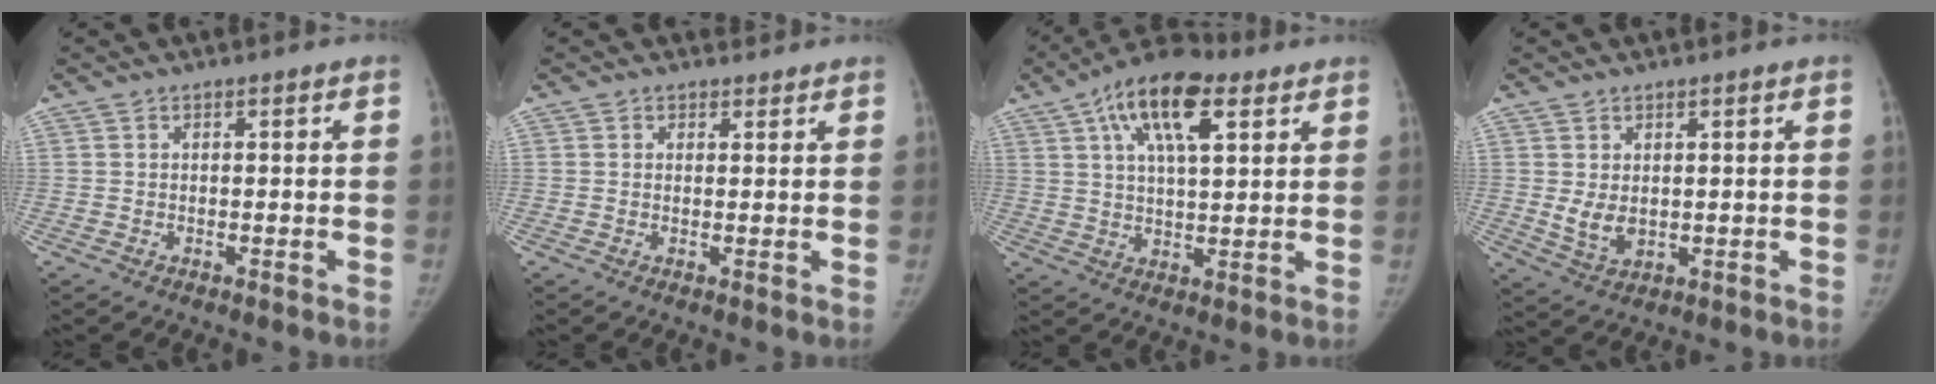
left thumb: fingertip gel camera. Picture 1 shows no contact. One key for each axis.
{"total": 1.3, "fx": 1.0, "fy": 0.9, "fz": -0.2, "tx": 0.018, "ty": -0.005, "tz": 0.007}
{"total": 14.7, "fx": 6.8, "fy": 6.3, "fz": 11.4, "tx": -0.173, "ty": -0.003, "tz": 0.110}
{"total": 4.3, "fx": 0.6, "fy": 2.8, "fz": 3.2, "tx": -0.047, "ty": -0.013, "tz": 0.023}